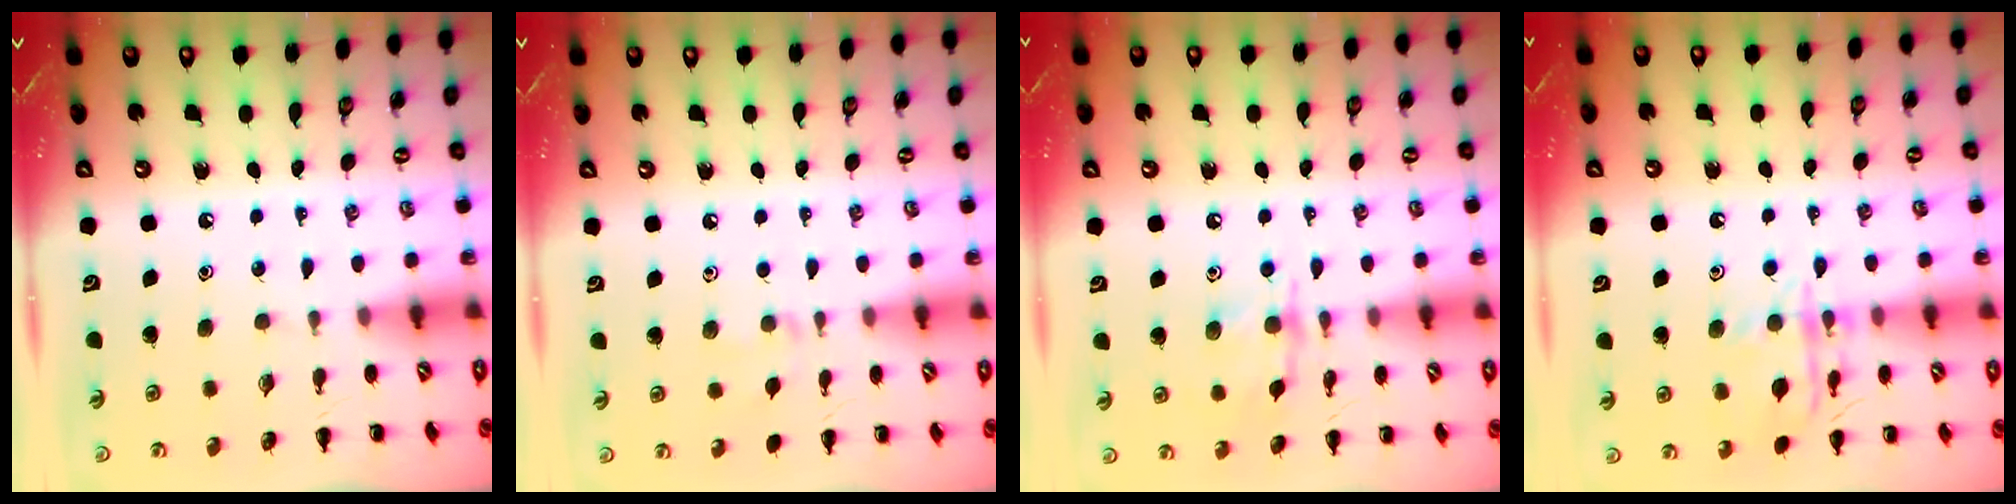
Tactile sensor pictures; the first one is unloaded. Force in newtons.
{"total": 2.9, "press": 2.7, "slide": 1.0}
{"total": 9.7, "press": 9.7, "slide": 0.5}
{"total": 13.0, "press": 13.0, "slide": 0.7}